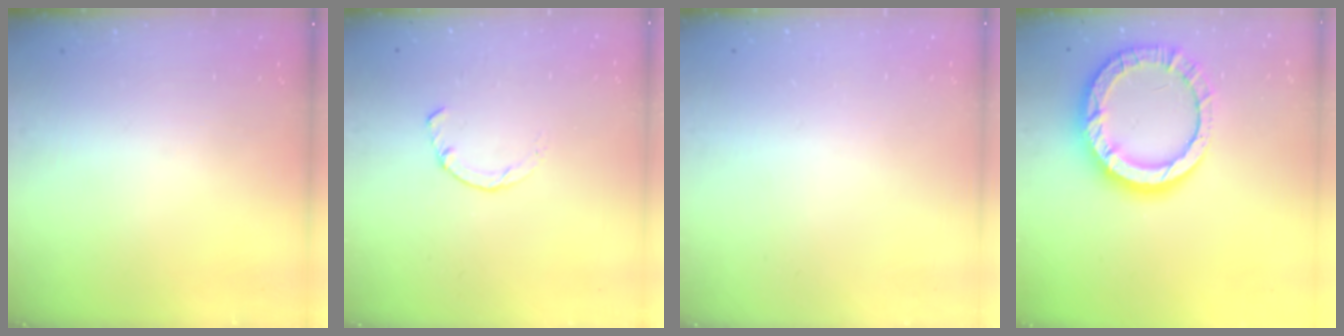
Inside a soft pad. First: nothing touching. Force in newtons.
{"total": 2.3, "press": 2.3, "slide": 0.1}
{"total": 2.4, "press": 2.4, "slide": 0.2}
{"total": 16.4, "press": 16.3, "slide": 1.9}